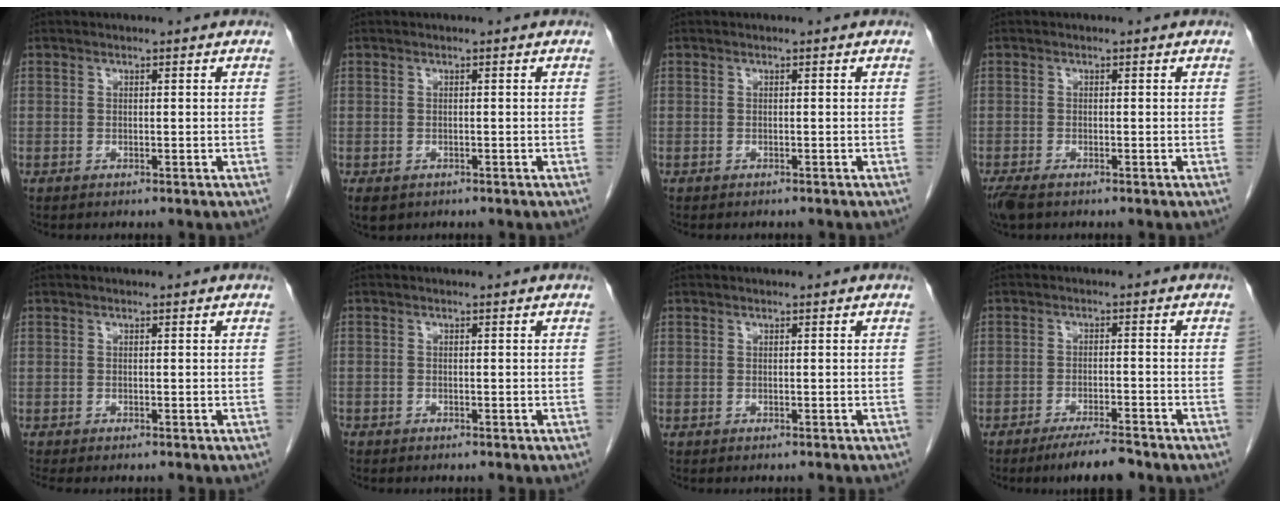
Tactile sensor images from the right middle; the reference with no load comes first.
{"total": 4.1, "force": [-2.5, 2.8, 1.6], "torque": [-0.026, -0.004, -0.035]}
{"total": 2.1, "force": [-1.8, 0.7, 0.7], "torque": [-0.011, -0.003, -0.019]}
{"total": 3.4, "force": [-2.5, 1.2, 2.0], "torque": [-0.044, -0.011, -0.042]}
{"total": 3.0, "force": [-2.6, 0.6, 1.3], "torque": [-0.013, -0.005, -0.034]}
{"total": 1.6, "force": [-1.4, 0.7, 0.5], "torque": [-0.008, 0.000, -0.016]}
{"total": 2.0, "force": [-1.9, 0.2, 0.7], "torque": [-0.008, -0.001, -0.022]}
{"total": 6.0, "force": [-4.9, 0.6, 3.3], "torque": [-0.052, -0.012, -0.082]}